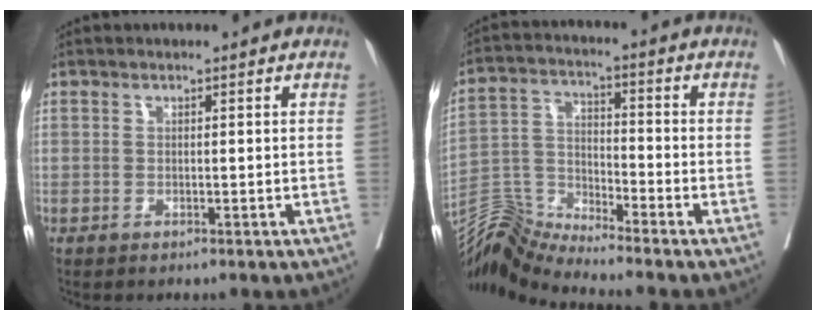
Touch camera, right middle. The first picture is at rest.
{"total": 7.3, "force": [-7.1, -1.7, -0.6], "torque": [-0.005, 0.024, -0.137]}